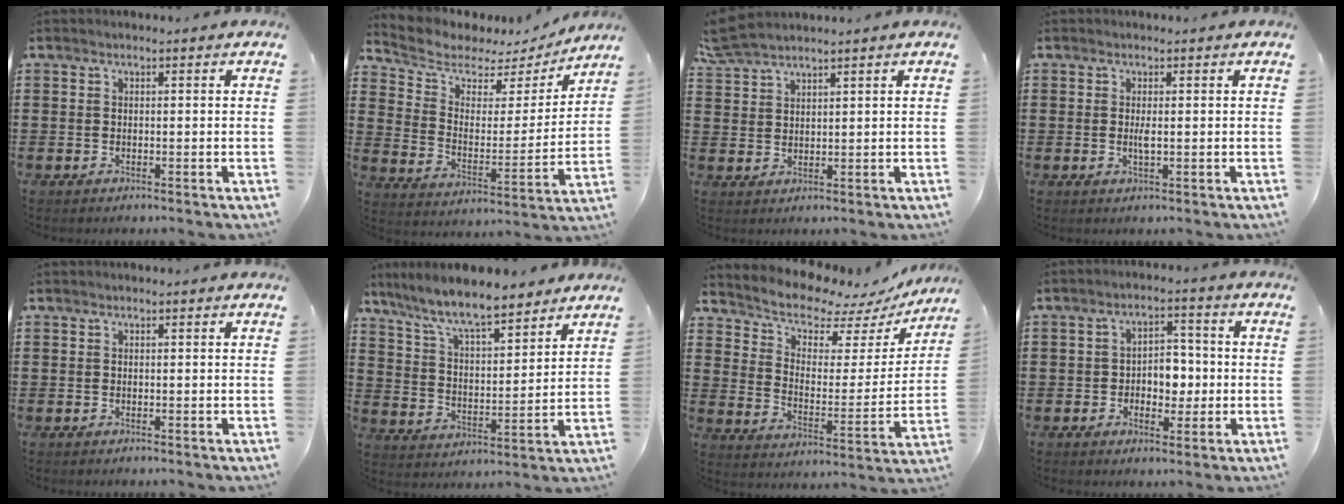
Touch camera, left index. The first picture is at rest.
{"total": 5.2, "force": [4.5, 2.3, 0.9], "torque": [-0.057, -0.032, 0.073]}
{"total": 4.0, "force": [3.7, 0.6, 1.3], "torque": [-0.037, -0.002, 0.071]}
{"total": 1.5, "force": [-0.1, 0.3, 1.5], "torque": [-0.028, -0.002, -0.002]}
{"total": 0.0}
{"total": 8.9, "force": [7.7, 1.3, 4.3], "torque": [-0.113, -0.036, 0.134]}
{"total": 7.6, "force": [7.1, 2.1, 1.9], "torque": [-0.061, -0.058, 0.120]}
{"total": 4.9, "force": [-1.0, 3.4, 3.4], "torque": [-0.062, 0.008, -0.025]}